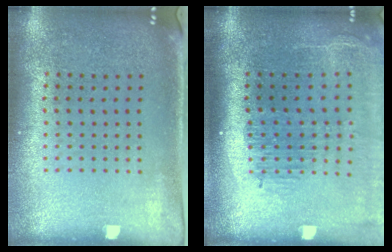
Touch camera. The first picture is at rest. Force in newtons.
{"total": 2.4, "press": 1.9, "slide": 1.4}